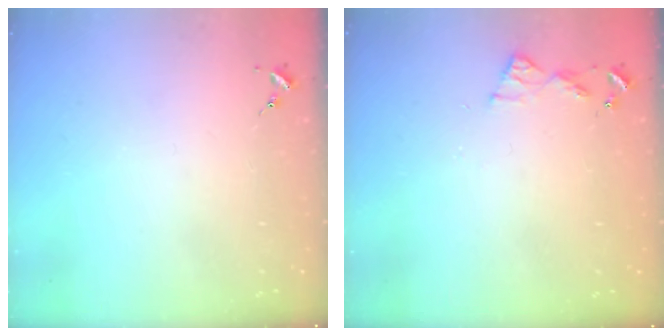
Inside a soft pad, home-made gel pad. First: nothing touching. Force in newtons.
{"total": 5.6, "press": 5.5, "slide": 0.5}